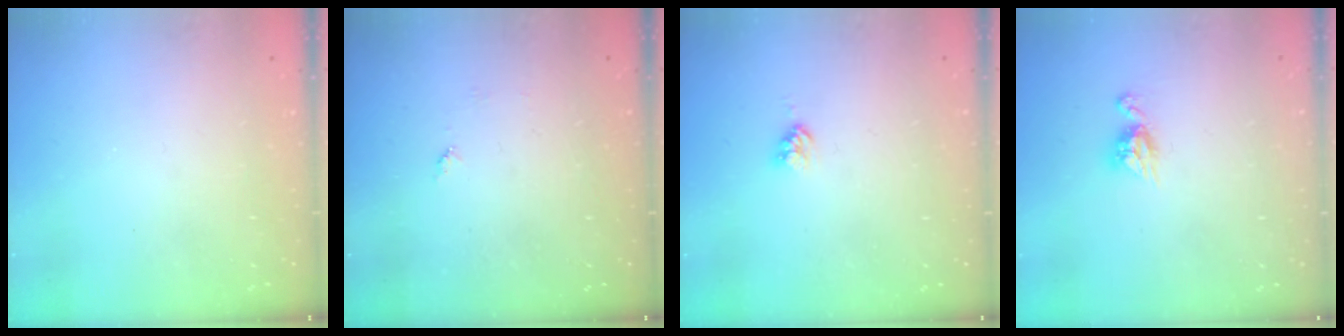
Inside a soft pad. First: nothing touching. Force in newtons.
{"total": 4.3, "press": 4.3, "slide": 0.5}
{"total": 3.9, "press": 3.9, "slide": 0.4}
{"total": 7.9, "press": 7.9, "slide": 0.6}